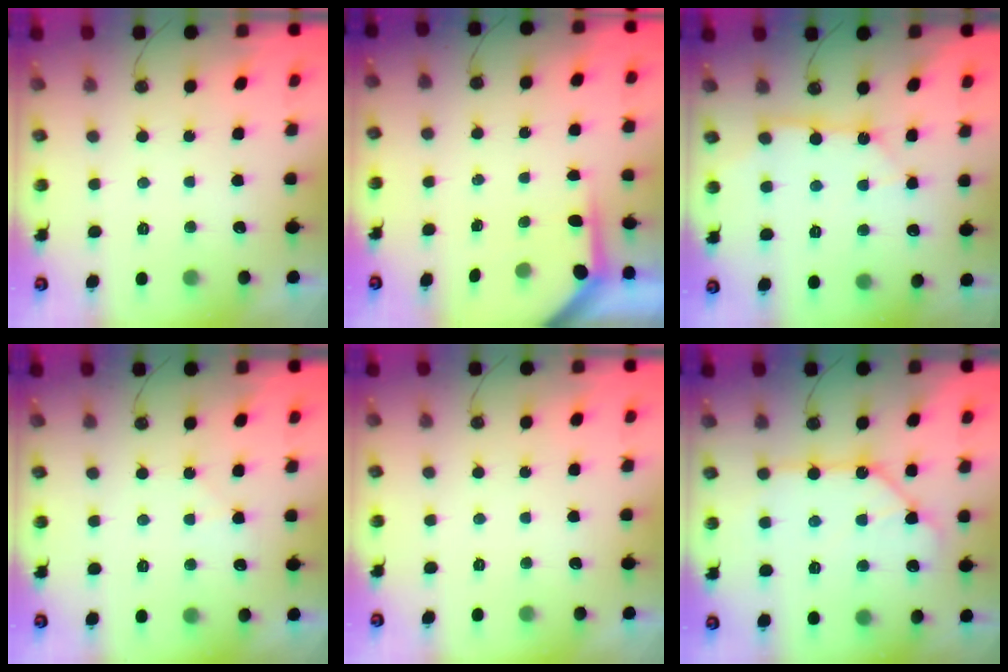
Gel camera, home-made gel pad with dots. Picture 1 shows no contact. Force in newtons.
{"total": 4.0, "press": 3.9, "slide": 0.4}
{"total": 9.5, "press": 9.5, "slide": 1.2}
{"total": 5.7, "press": 5.7, "slide": 0.8}
{"total": 0.0}
{"total": 11.5, "press": 11.4, "slide": 1.1}